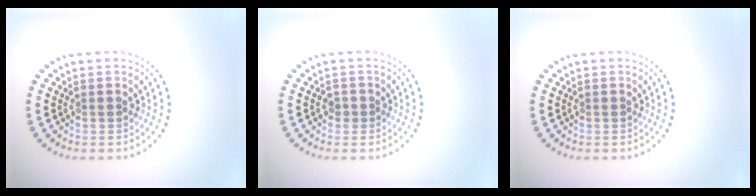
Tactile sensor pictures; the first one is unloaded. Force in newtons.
{"total": 0.8, "press": 0.8, "slide": 0.3}
{"total": 0.0}